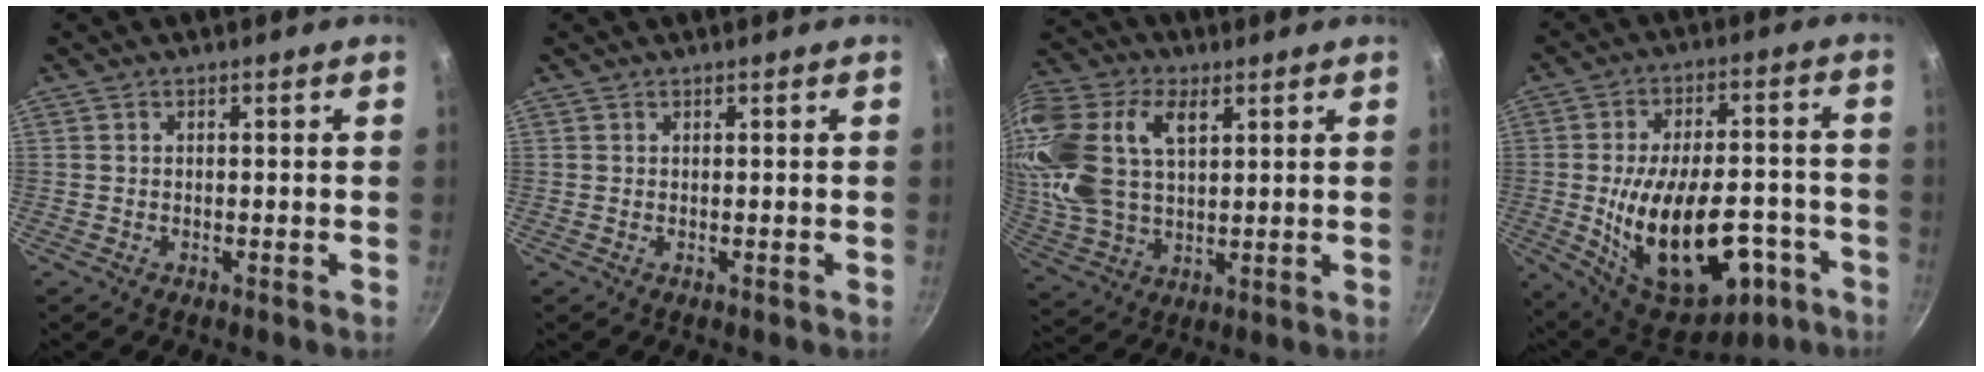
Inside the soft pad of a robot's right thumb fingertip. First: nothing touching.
{"total": 0.0}
{"total": 21.9, "force": [7.5, 13.7, 15.5], "torque": [-0.343, 0.005, 0.141]}
{"total": 25.0, "force": [-7.9, 13.4, 19.6], "torque": [-0.282, 0.033, -0.097]}